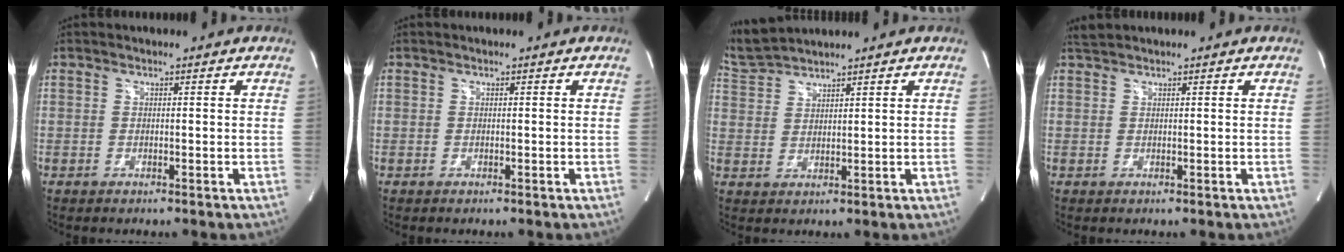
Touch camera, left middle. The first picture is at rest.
{"total": 0.0}
{"total": 6.0, "force": [5.9, -0.4, 0.9], "torque": [-0.039, 0.020, 0.126]}
{"total": 1.3, "force": [1.3, -0.2, 0.1], "torque": [-0.010, 0.011, 0.031]}